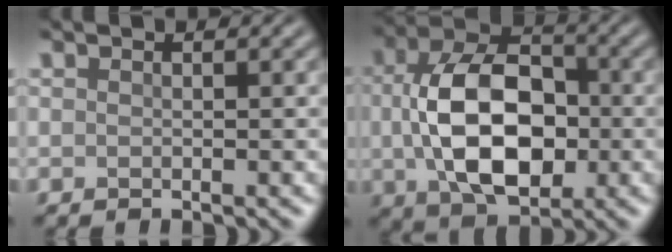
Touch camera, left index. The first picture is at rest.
{"total": 10.8, "force": [-0.3, 6.8, 8.4], "torque": [-0.159, -0.003, -0.002]}